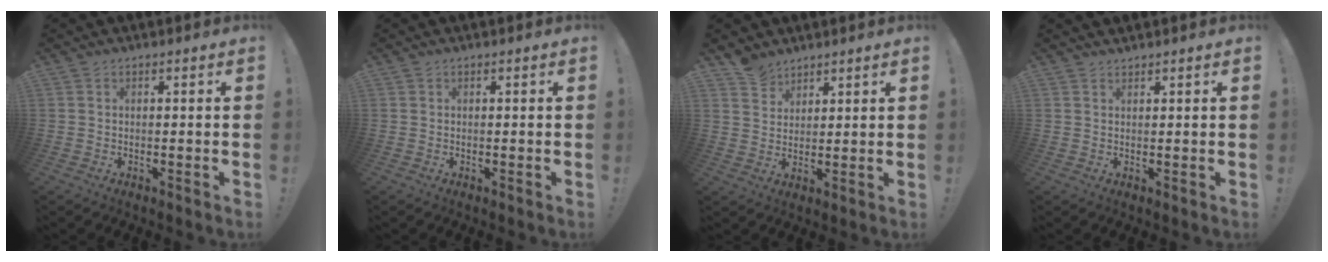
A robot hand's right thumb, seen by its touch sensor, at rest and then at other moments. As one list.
[{"total": 0.0}, {"total": 5.8, "force": [4.8, 3.2, 0.4], "torque": [-0.003, -0.033, 0.092]}, {"total": 1.0, "force": [1.0, 0.1, -0.2], "torque": [0.005, -0.003, 0.019]}]